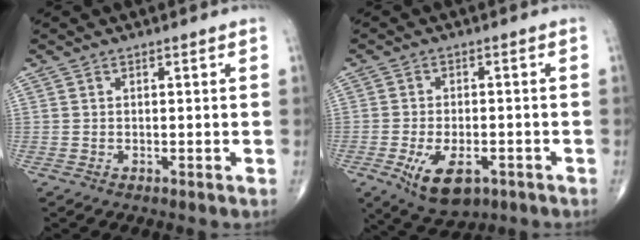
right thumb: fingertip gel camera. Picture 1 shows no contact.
{"total": 9.2, "force": [-3.9, 4.8, 6.8], "torque": [-0.112, 0.004, -0.054]}